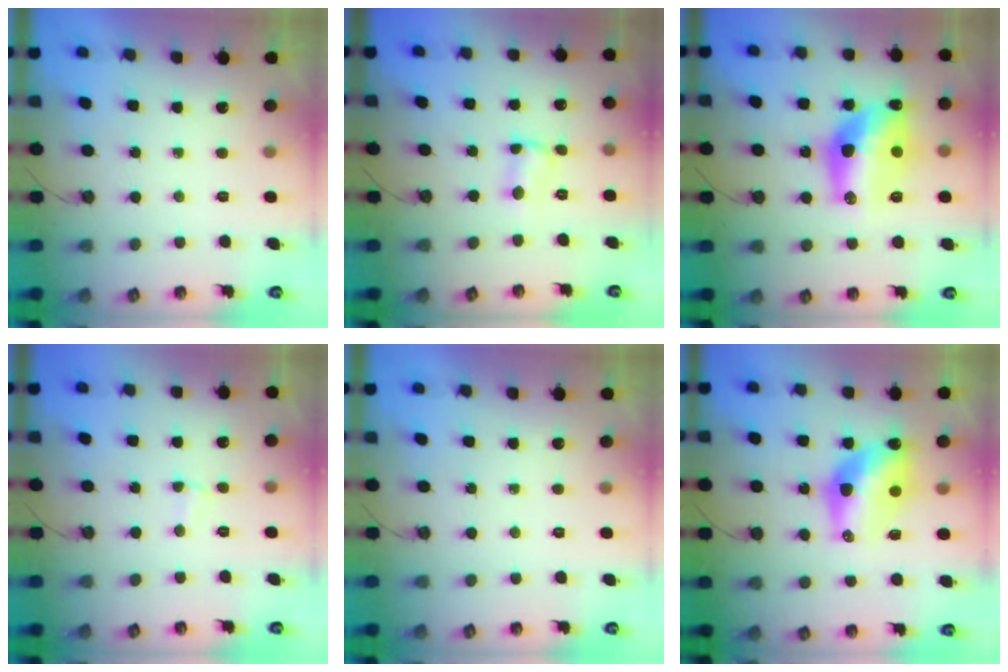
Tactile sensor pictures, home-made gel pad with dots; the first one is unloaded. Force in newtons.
{"total": 2.6, "press": 2.6, "slide": 0.5}
{"total": 16.3, "press": 16.2, "slide": 1.5}
{"total": 2.8, "press": 2.7, "slide": 0.5}
{"total": 0.0}
{"total": 12.7, "press": 12.7, "slide": 0.8}